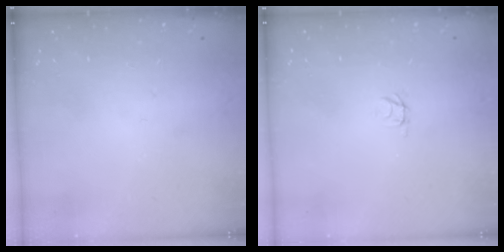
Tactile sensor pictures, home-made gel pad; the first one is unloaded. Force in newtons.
{"total": 1.8, "press": 1.8, "slide": 0.1}